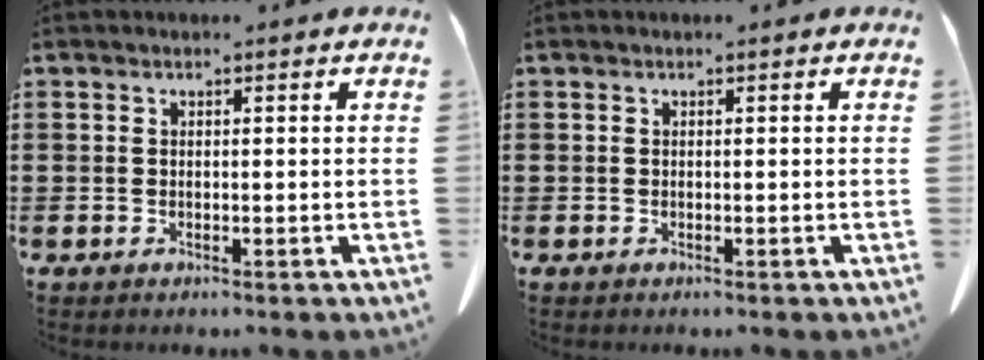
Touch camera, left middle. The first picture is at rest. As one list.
[{"total": 0.0}]